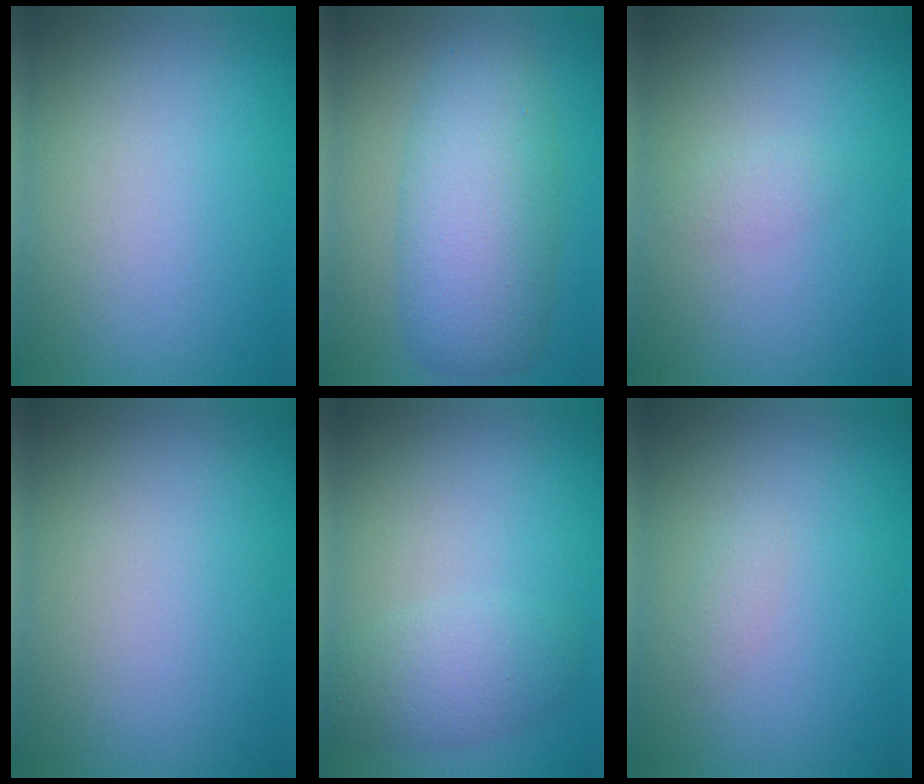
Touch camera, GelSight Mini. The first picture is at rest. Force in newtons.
{"total": 7.3, "press": 7.3, "slide": 0.2}
{"total": 0.8, "press": 0.8, "slide": 0.0}
{"total": 0.0}
{"total": 2.6, "press": 2.6, "slide": 0.2}
{"total": 0.6, "press": 0.6, "slide": 0.0}